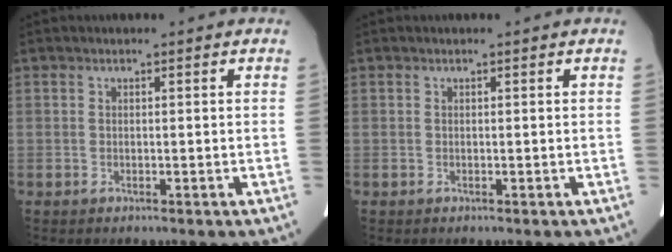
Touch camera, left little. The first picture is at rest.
{"total": 0.0}